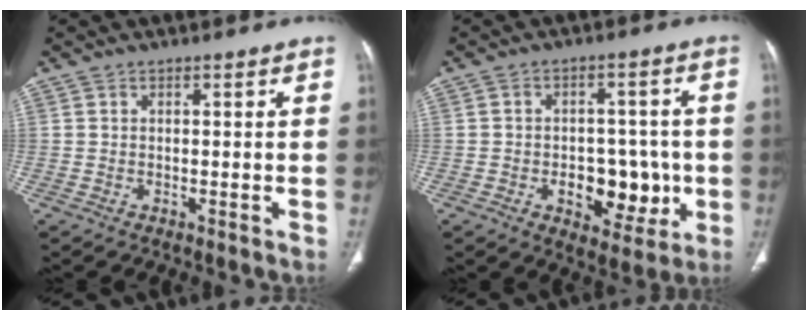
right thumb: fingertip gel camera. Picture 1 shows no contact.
{"total": 11.3, "force": [-2.7, 7.3, 8.2], "torque": [-0.068, 0.019, -0.026]}